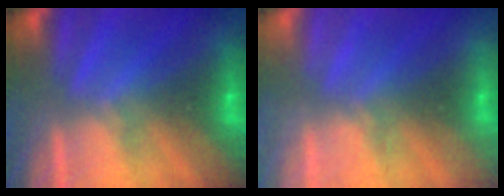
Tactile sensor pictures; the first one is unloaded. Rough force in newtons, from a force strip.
{"total": 2.2}